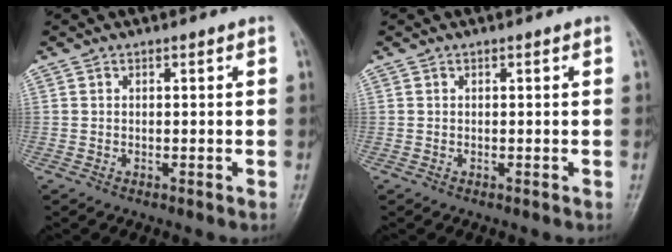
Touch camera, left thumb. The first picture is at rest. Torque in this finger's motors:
{"motor_torque": [0.00, 0.02, -0.14, -0.11, 0.00]}